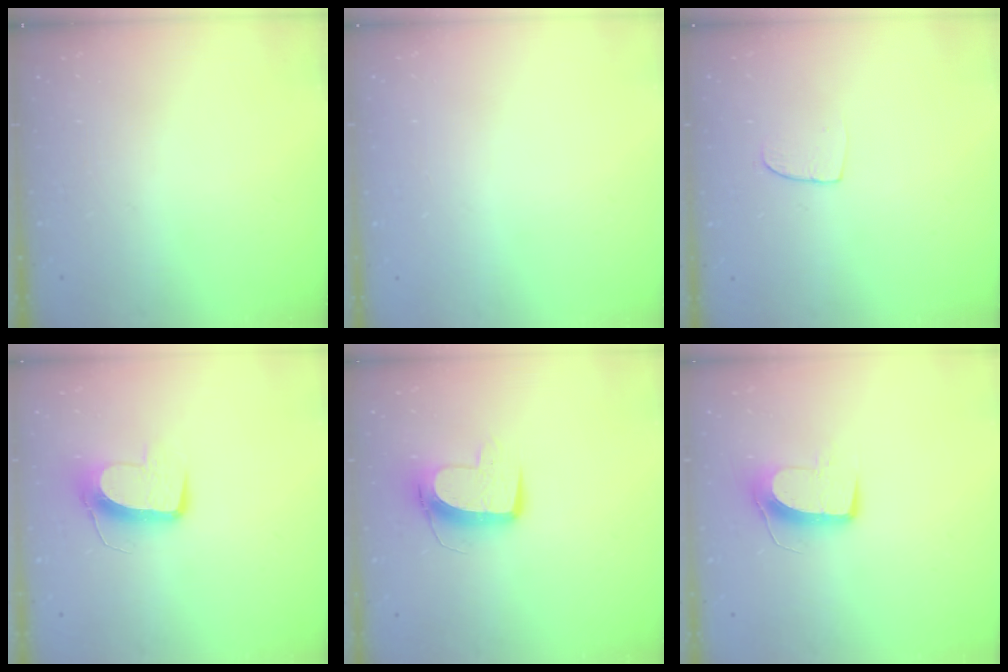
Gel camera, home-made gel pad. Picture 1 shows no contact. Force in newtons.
{"total": 0.0}
{"total": 6.0, "press": 6.0, "slide": 0.4}
{"total": 10.5, "press": 10.5, "slide": 0.8}
{"total": 10.3, "press": 10.2, "slide": 1.1}
{"total": 10.1, "press": 10.1, "slide": 0.1}